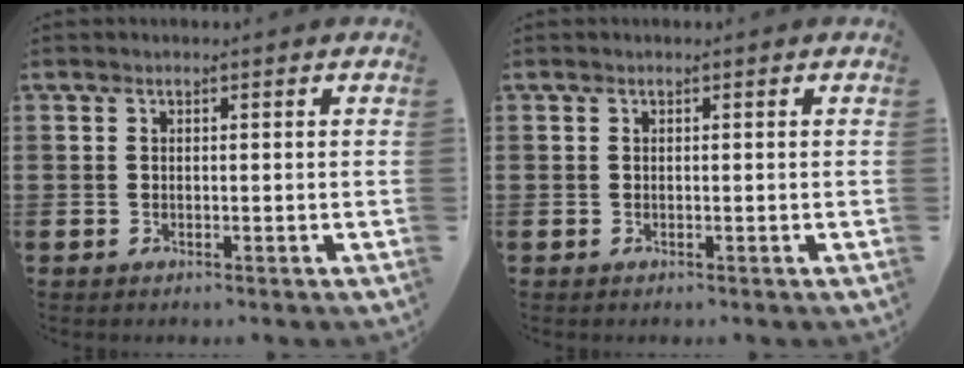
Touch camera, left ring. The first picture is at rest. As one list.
[{"total": 0.0}]